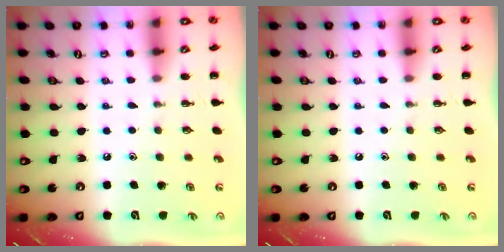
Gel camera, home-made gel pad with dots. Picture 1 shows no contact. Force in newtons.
{"total": 0.0}